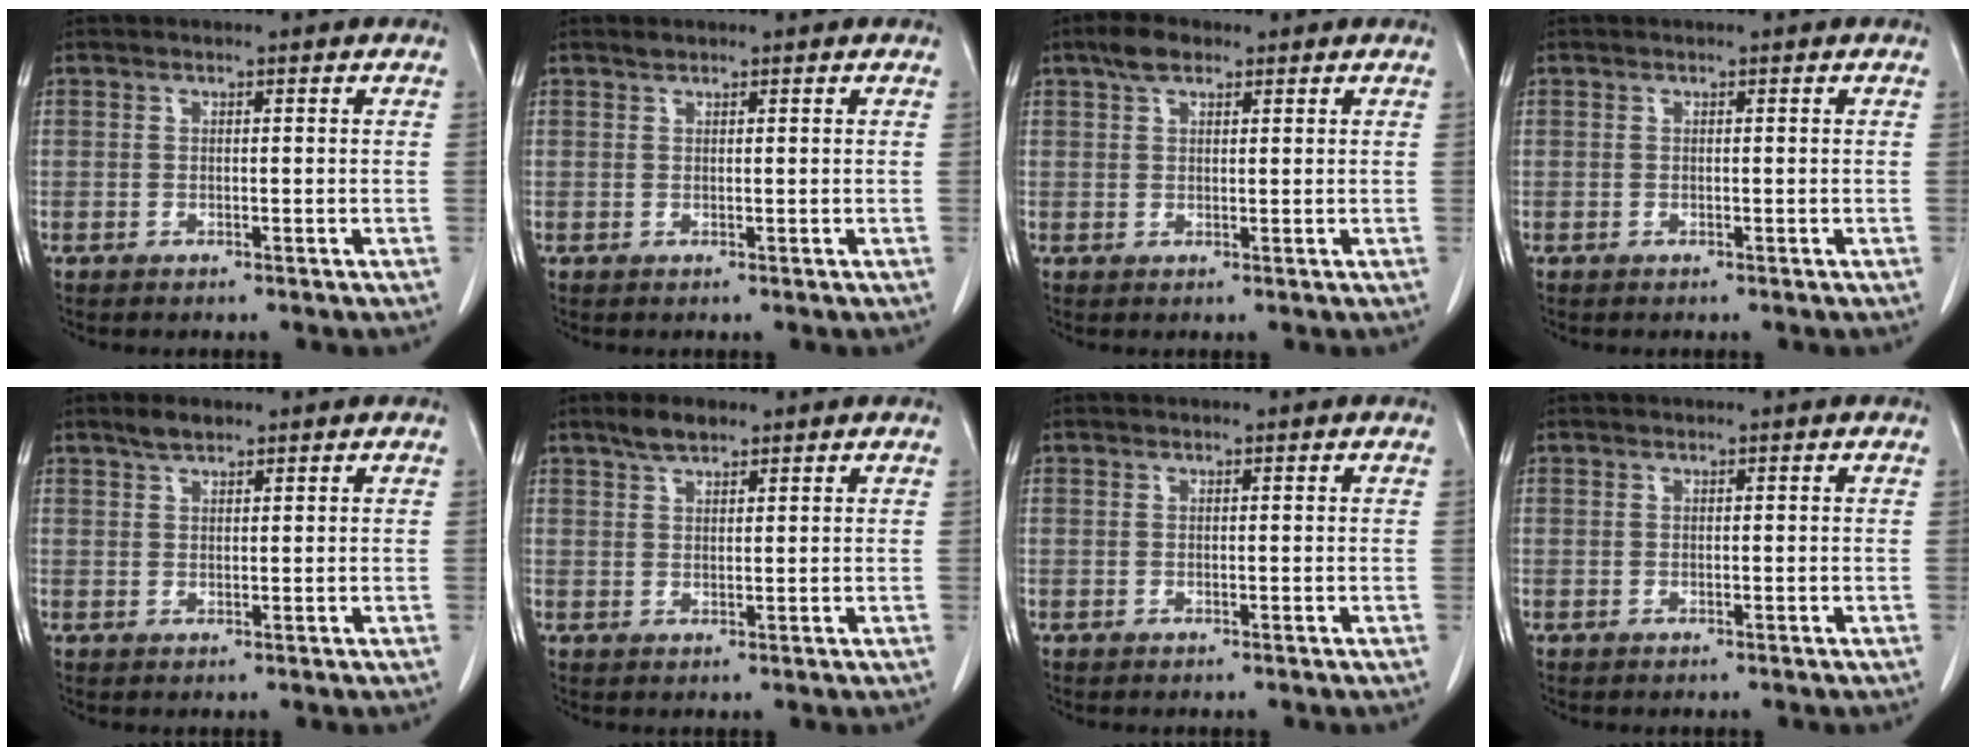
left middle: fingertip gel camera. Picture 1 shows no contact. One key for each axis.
{"total": 0.6, "fx": 0.6, "fy": 0.1, "fz": 0.1, "tx": -0.009, "ty": 0.000, "tz": 0.012}
{"total": 3.3, "fx": 2.2, "fy": 1.5, "fz": 2.0, "tx": -0.042, "ty": 0.009, "tz": 0.041}
{"total": 0.0}
{"total": 2.3, "fx": 1.9, "fy": 0.7, "fz": 1.1, "tx": -0.027, "ty": 0.004, "tz": 0.036}
{"total": 3.3, "fx": 2.6, "fy": 1.0, "fz": 1.7, "tx": -0.039, "ty": 0.005, "tz": 0.049}
{"total": 0.0}
{"total": 0.0}